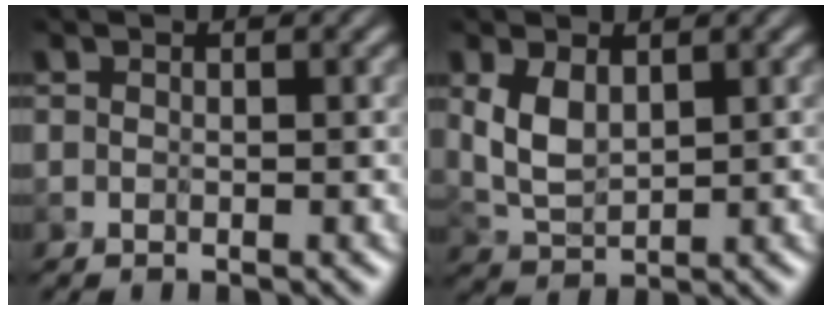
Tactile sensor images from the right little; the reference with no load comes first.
{"total": 3.7, "force": [1.0, 2.1, 2.8], "torque": [-0.071, -0.003, 0.027]}